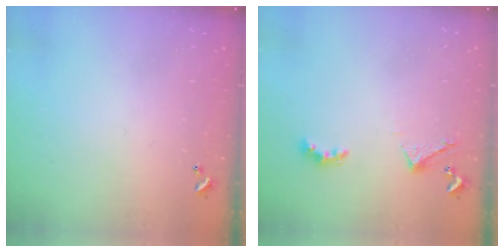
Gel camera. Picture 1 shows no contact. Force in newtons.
{"total": 2.8, "press": 2.8, "slide": 0.6}